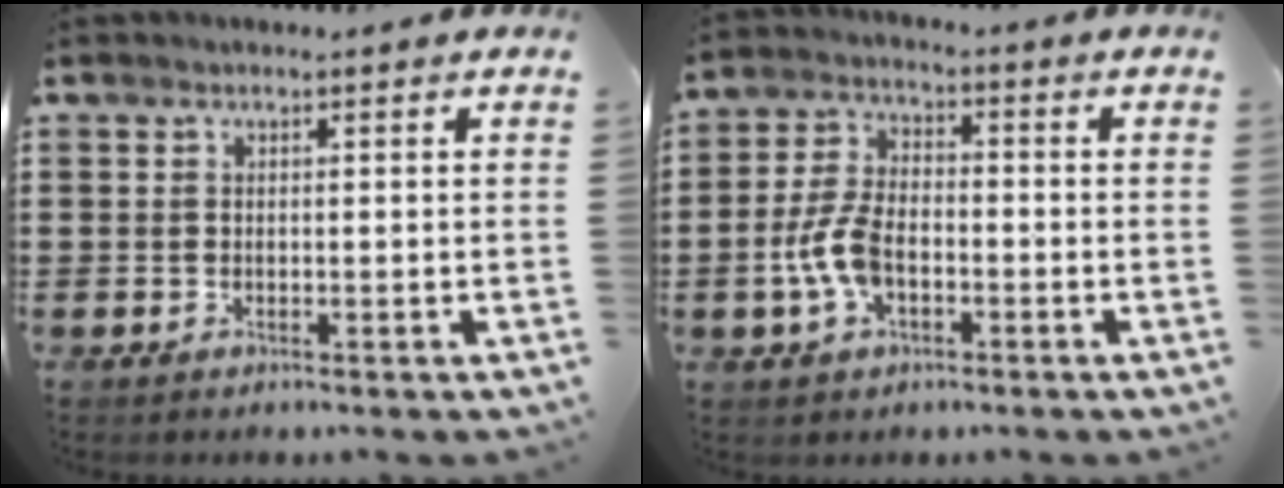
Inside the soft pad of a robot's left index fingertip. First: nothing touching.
{"total": 7.3, "force": [-2.2, 4.1, 5.7], "torque": [-0.145, -0.002, -0.051]}